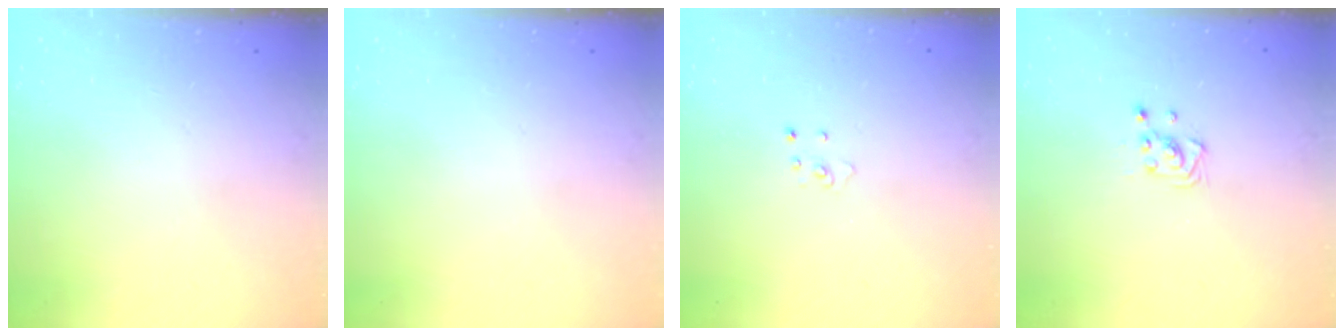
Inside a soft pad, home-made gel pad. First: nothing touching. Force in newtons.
{"total": 0.0}
{"total": 3.0, "press": 2.9, "slide": 0.3}
{"total": 3.1, "press": 3.1, "slide": 0.3}